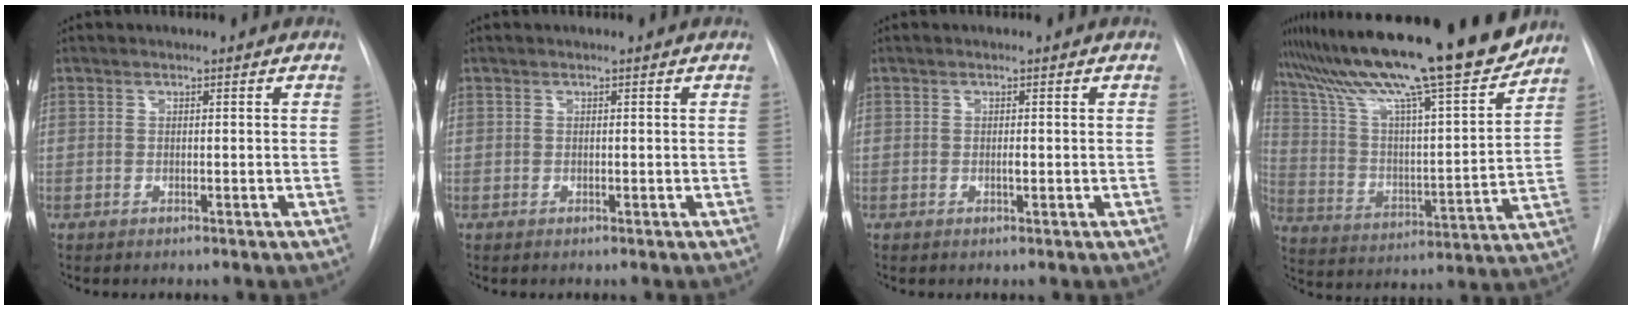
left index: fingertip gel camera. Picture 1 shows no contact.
{"total": 0.0}
{"total": 0.5, "force": [0.0, 0.1, 0.5], "torque": [-0.009, 0.000, -0.002]}
{"total": 22.5, "force": [19.3, 0.7, 11.6], "torque": [-0.203, -0.021, 0.309]}